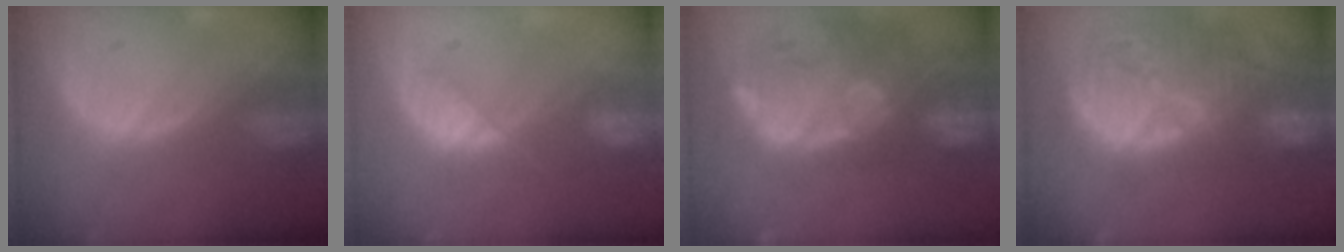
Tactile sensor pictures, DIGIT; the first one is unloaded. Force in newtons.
{"total": 4.6, "press": 4.6, "slide": 0.5}
{"total": 14.6, "press": 11.8, "slide": 8.6}
{"total": 14.7, "press": 13.0, "slide": 6.8}